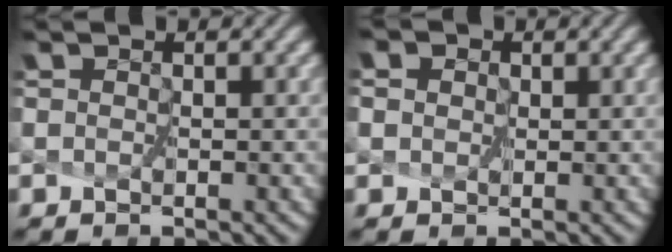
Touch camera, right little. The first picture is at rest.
{"total": 2.2, "force": [0.8, 1.8, 1.1], "torque": [-0.016, 0.014, 0.005]}